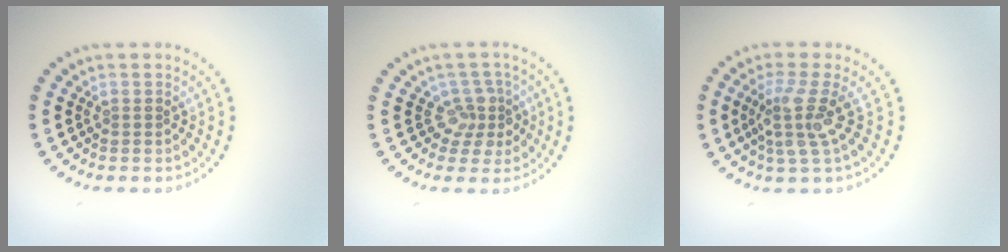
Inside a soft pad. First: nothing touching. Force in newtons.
{"total": 2.7, "press": 2.0, "slide": 1.8}
{"total": 3.5, "press": 2.5, "slide": 2.4}